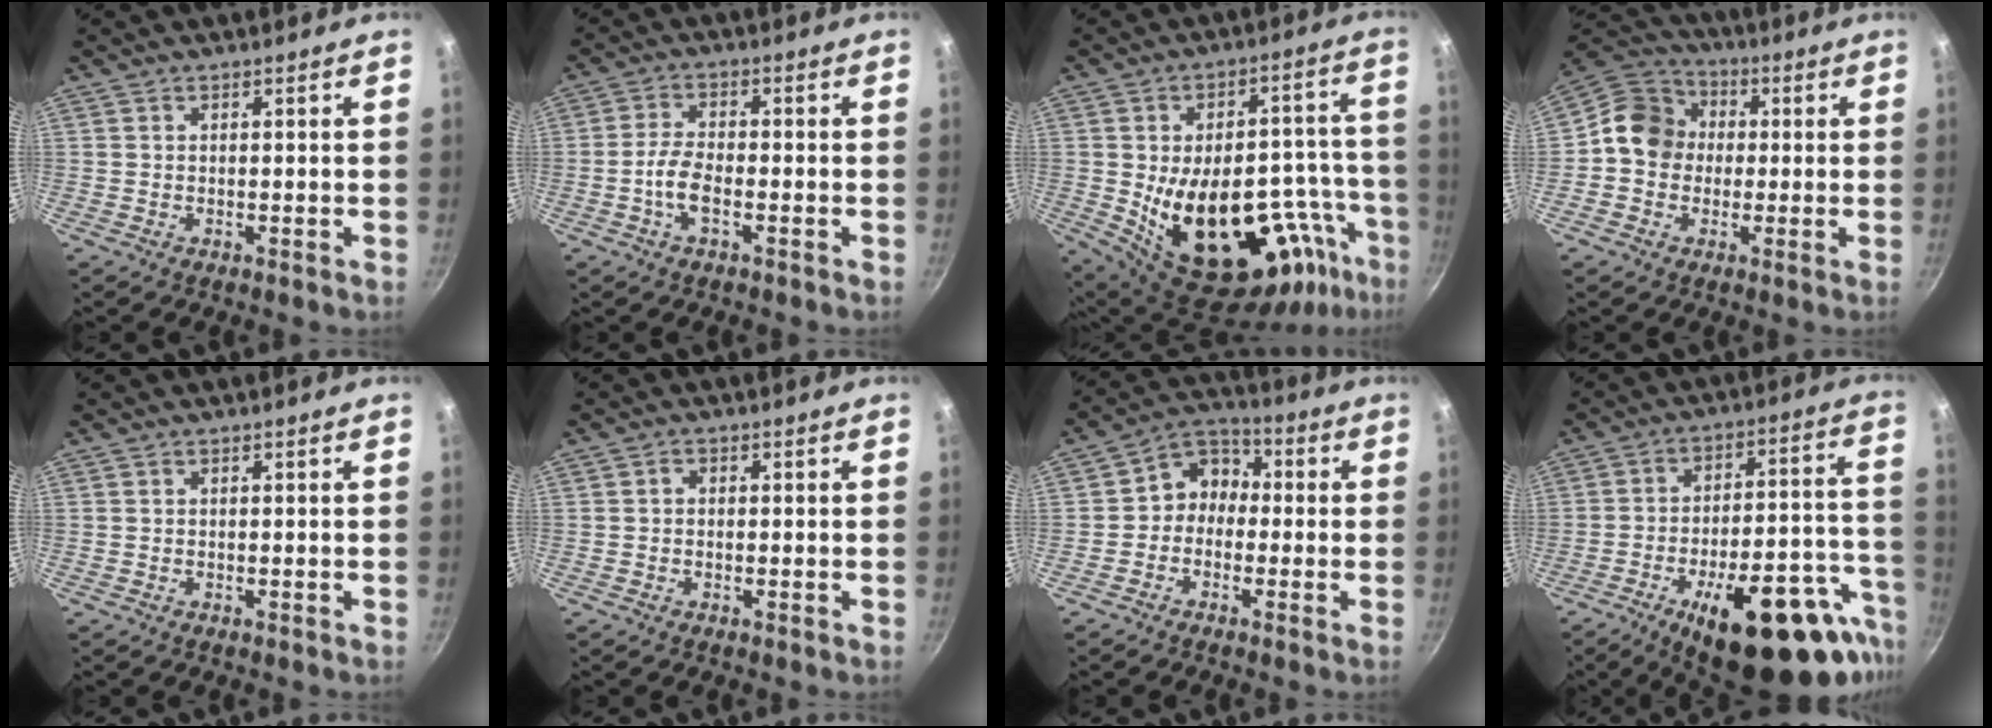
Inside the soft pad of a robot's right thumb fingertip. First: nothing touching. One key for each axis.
{"total": 5.1, "fx": -1.8, "fy": 2.2, "fz": 4.3, "tx": -0.090, "ty": 0.017, "tz": -0.041}
{"total": 27.2, "fx": -9.3, "fy": 14.8, "fz": 20.7, "tx": -0.242, "ty": 0.033, "tz": -0.107}
{"total": 10.5, "fx": 0.1, "fy": 9.2, "fz": 4.9, "tx": -0.049, "ty": 0.027, "tz": -0.022}
{"total": 0.0}
{"total": 1.1, "fx": 0.0, "fy": 1.0, "fz": 0.6, "tx": -0.009, "ty": 0.007, "tz": -0.003}
{"total": 6.9, "fx": -0.8, "fy": 5.9, "fz": 3.5, "tx": -0.018, "ty": 0.032, "tz": -0.036}
{"total": 27.6, "fx": -14.4, "fy": 10.6, "fz": 21.1, "tx": -0.246, "ty": 0.070, "tz": -0.196}